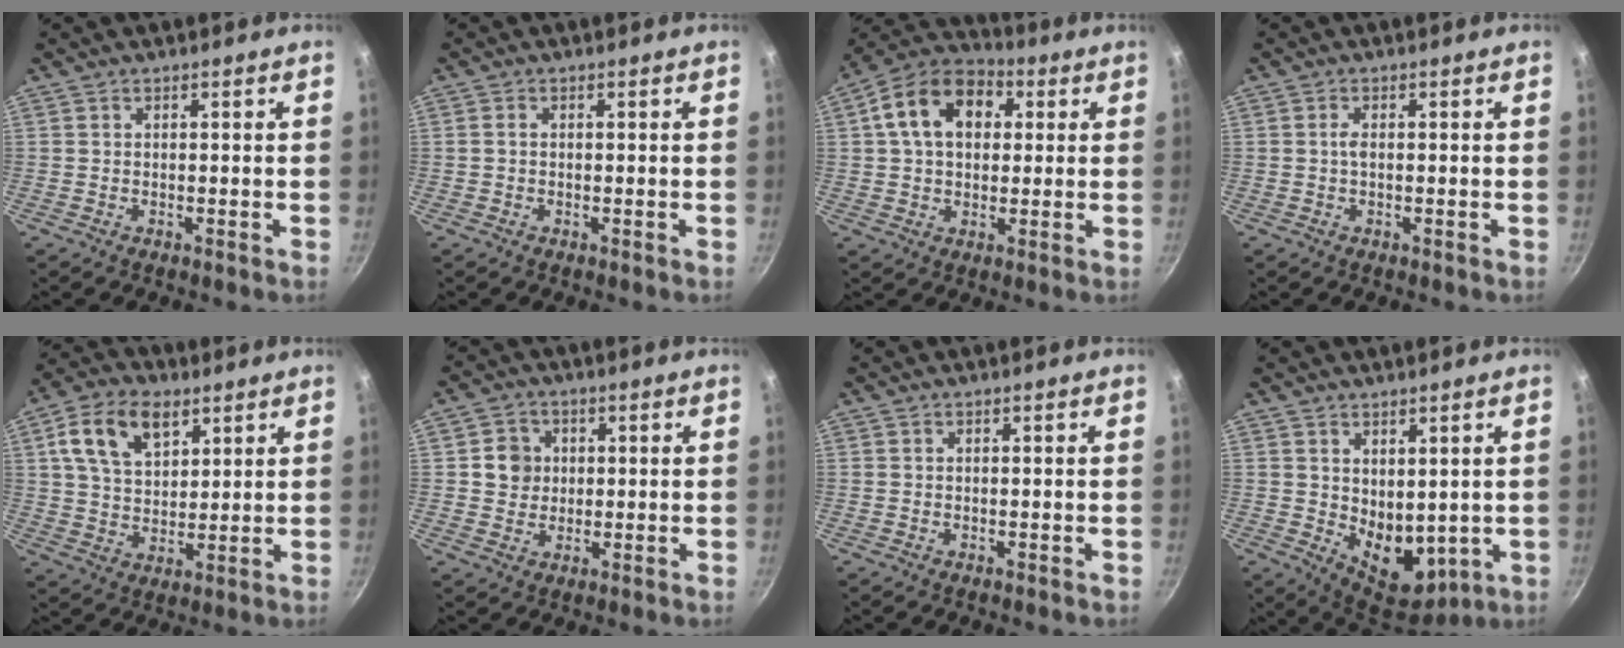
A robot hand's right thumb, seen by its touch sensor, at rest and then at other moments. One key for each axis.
{"total": 0.9, "fx": -0.1, "fy": 0.7, "fz": 0.6, "tx": -0.010, "ty": 0.004, "tz": -0.002}
{"total": 14.5, "fx": 3.5, "fy": 10.2, "fz": 9.6, "tx": -0.137, "ty": 0.023, "tz": 0.039}
{"total": 1.3, "fx": 0.0, "fy": 0.5, "fz": 1.1, "tx": -0.023, "ty": 0.003, "tz": -0.002}
{"total": 12.6, "fx": 5.5, "fy": 7.8, "fz": 8.2, "tx": -0.126, "ty": -0.009, "tz": 0.094}
{"total": 5.2, "fx": 0.8, "fy": 4.9, "fz": 1.7, "tx": 0.005, "ty": 0.004, "tz": 0.008}
{"total": 0.0}
{"total": 10.0, "fx": 1.2, "fy": 6.6, "fz": 7.3, "tx": -0.076, "ty": -0.035, "tz": 0.040}